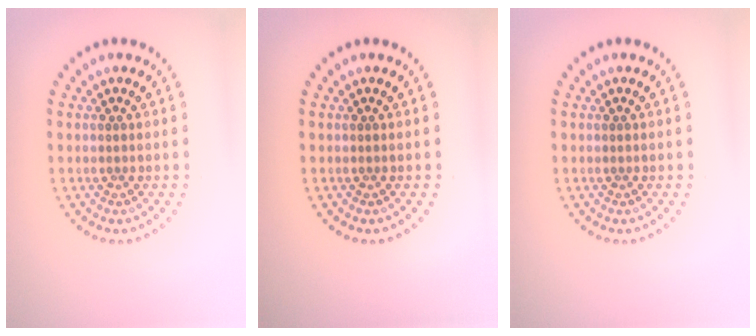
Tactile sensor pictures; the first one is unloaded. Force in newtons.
{"total": 0.0}
{"total": 0.0}